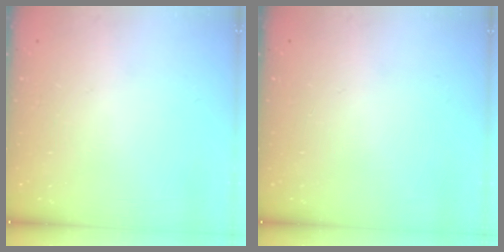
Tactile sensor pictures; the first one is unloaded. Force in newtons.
{"total": 0.0}